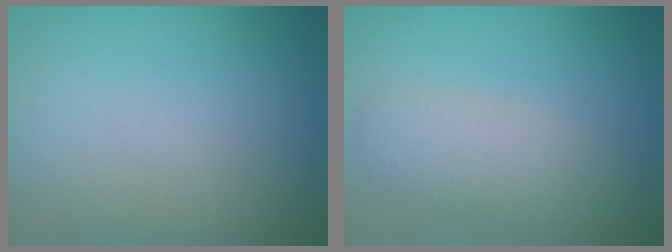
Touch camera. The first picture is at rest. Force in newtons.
{"total": 3.2, "press": 3.2, "slide": 0.1}